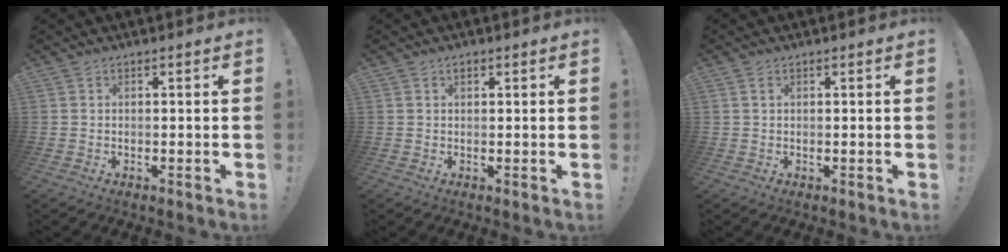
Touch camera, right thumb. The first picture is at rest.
{"total": 1.0, "force": [0.6, 0.7, 0.5], "torque": [-0.007, 0.001, 0.010]}
{"total": 1.1, "force": [0.5, 0.5, 0.8], "torque": [-0.011, -0.001, 0.007]}